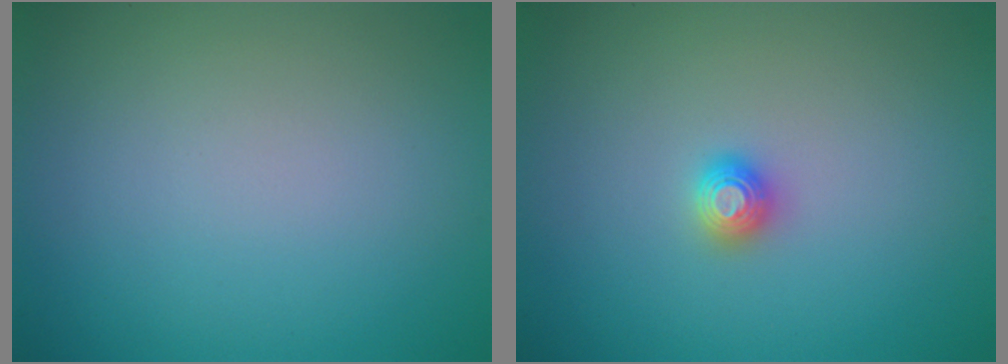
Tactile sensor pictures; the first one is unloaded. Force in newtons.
{"total": 1.1, "press": 1.1, "slide": 0.0}